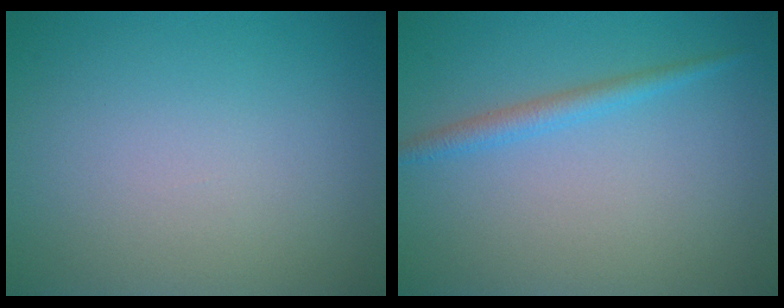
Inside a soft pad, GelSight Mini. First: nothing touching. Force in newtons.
{"total": 1.8, "press": 1.8, "slide": 0.1}